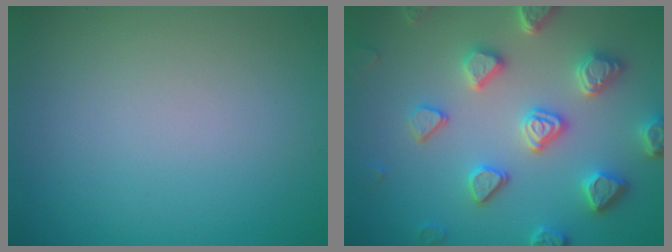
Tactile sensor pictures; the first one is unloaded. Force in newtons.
{"total": 5.4, "press": 4.9, "slide": 2.3}